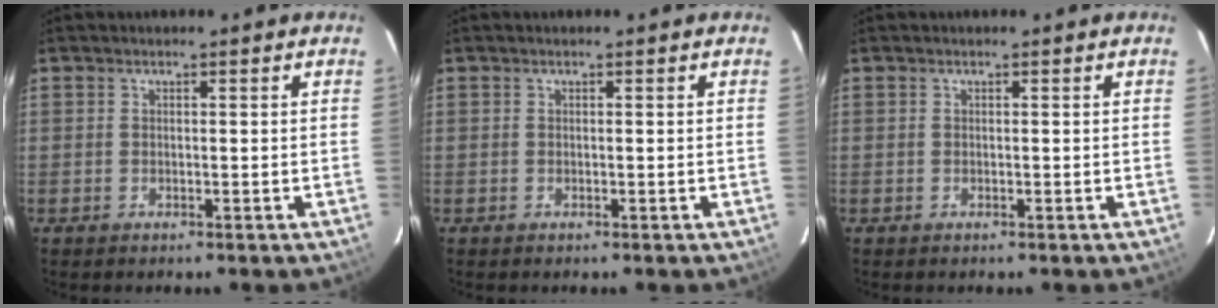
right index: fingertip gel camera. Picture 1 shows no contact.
{"total": 0.0}
{"total": 0.0}